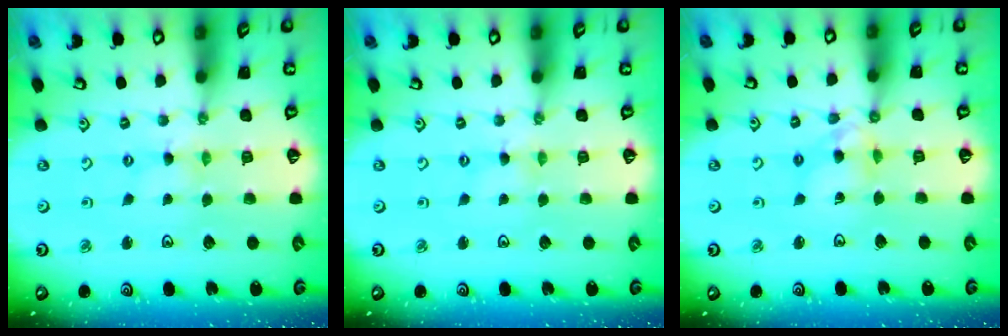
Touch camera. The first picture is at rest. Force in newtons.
{"total": 0.0}
{"total": 7.7, "press": 7.6, "slide": 0.7}